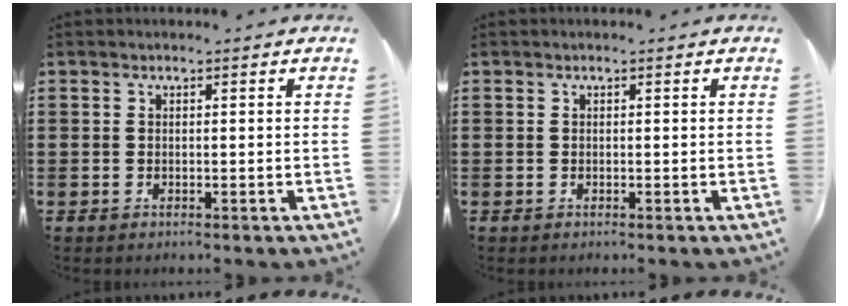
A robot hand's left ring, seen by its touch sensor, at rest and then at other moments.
{"total": 0.0}